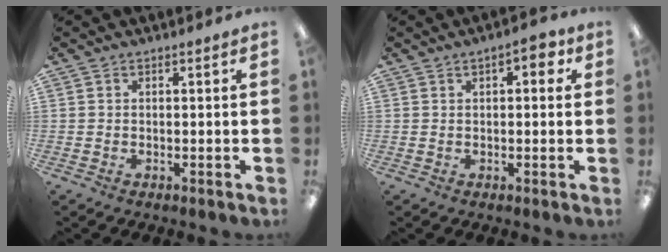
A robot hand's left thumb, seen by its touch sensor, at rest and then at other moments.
{"total": 4.4, "force": [1.5, 2.1, 3.5], "torque": [-0.047, 0.001, 0.020]}